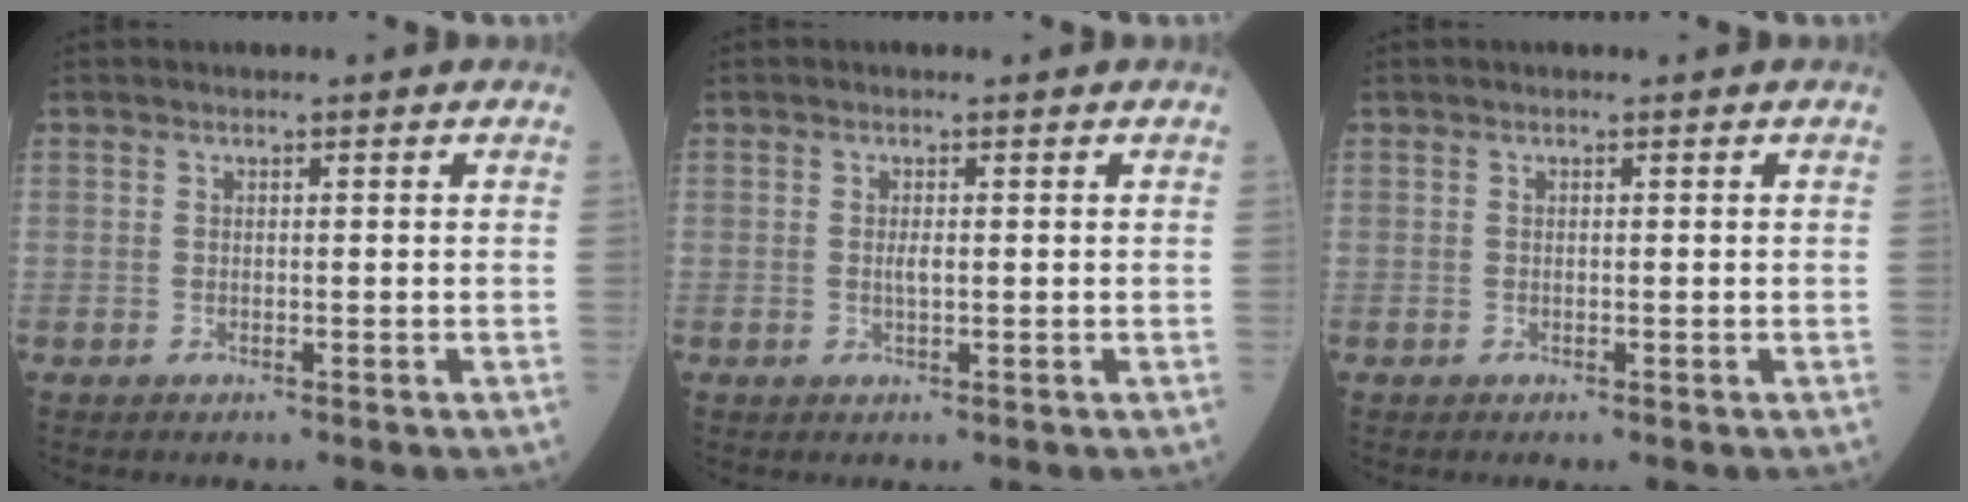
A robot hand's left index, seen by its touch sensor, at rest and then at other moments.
{"total": 1.1, "force": [0.0, 0.2, 1.1], "torque": [-0.023, -0.001, 0.001]}
{"total": 0.0}